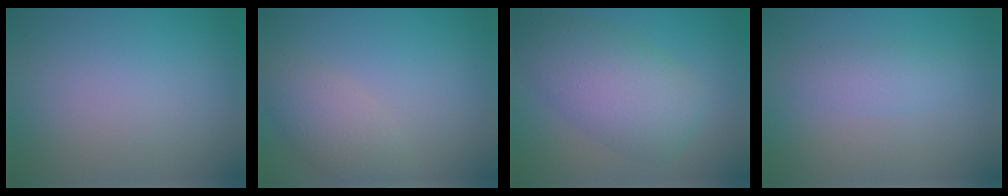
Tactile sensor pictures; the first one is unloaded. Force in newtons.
{"total": 2.9, "press": 2.9, "slide": 0.2}
{"total": 6.9, "press": 6.9, "slide": 0.4}
{"total": 1.9, "press": 1.9, "slide": 0.0}